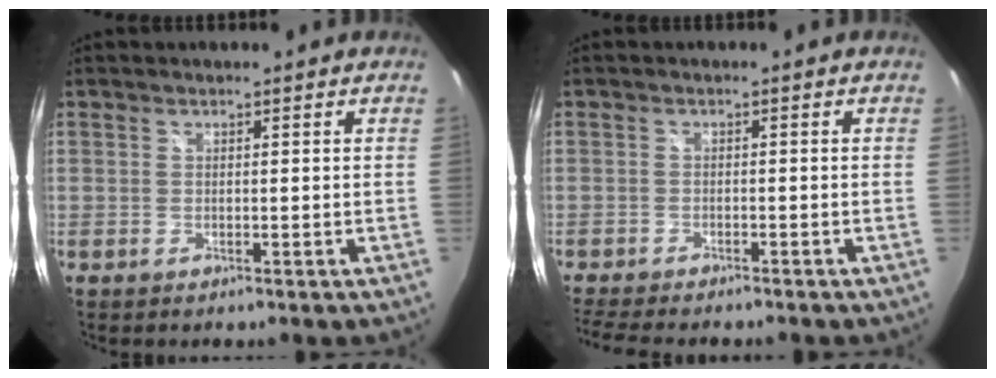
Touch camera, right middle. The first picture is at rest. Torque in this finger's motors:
{"motor_torque": [1.14, -1.00, 0.09, 0.06]}